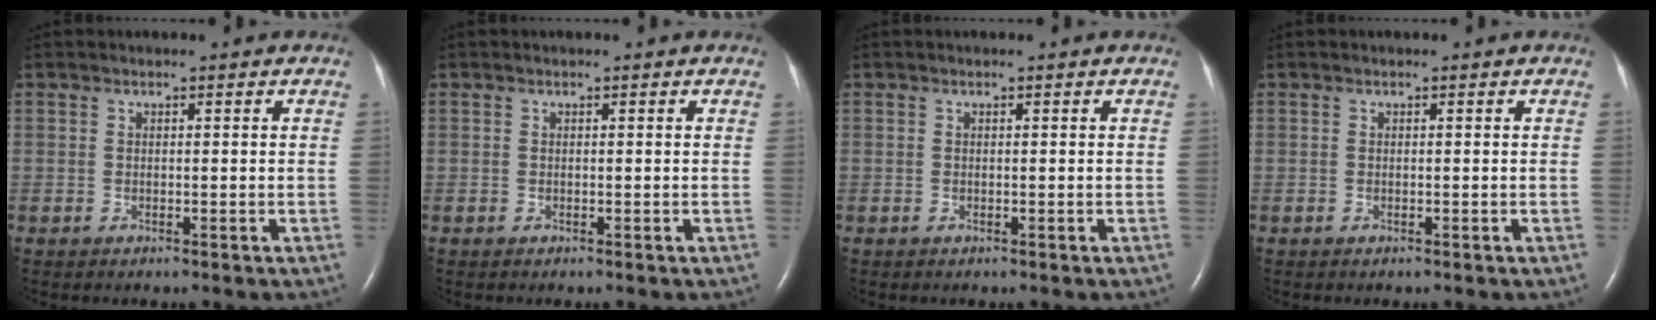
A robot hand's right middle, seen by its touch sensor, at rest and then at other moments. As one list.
[{"total": 0.0}, {"total": 0.0}, {"total": 0.0}]